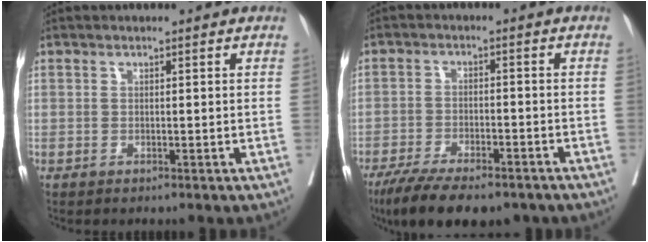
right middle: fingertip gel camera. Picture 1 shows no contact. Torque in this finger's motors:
{"motor_torque": [0.33, -0.27, 0.18, 0.10]}